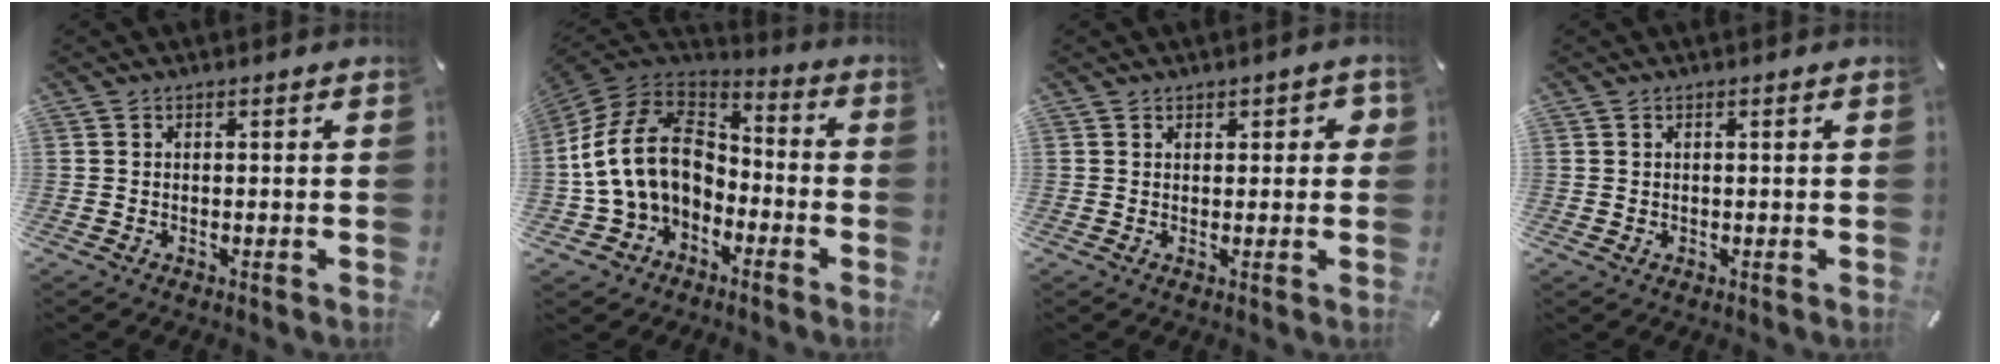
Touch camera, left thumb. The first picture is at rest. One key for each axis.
{"total": 17.3, "fx": -1.7, "fy": 13.5, "fz": 10.7, "tx": -0.228, "ty": 0.025, "tz": -0.027}
{"total": 1.4, "fx": 0.4, "fy": 1.2, "fz": 0.7, "tx": 0.002, "ty": 0.000, "tz": 0.003}
{"total": 0.5, "fx": 0.1, "fy": 0.5, "fz": 0.0, "tx": 0.000, "ty": 0.005, "tz": 0.001}